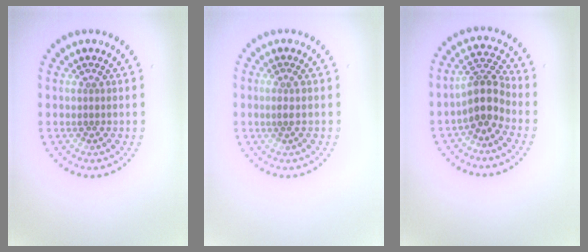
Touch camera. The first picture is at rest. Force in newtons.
{"total": 0.7, "press": 0.4, "slide": 0.6}
{"total": 3.7, "press": 3.0, "slide": 2.2}